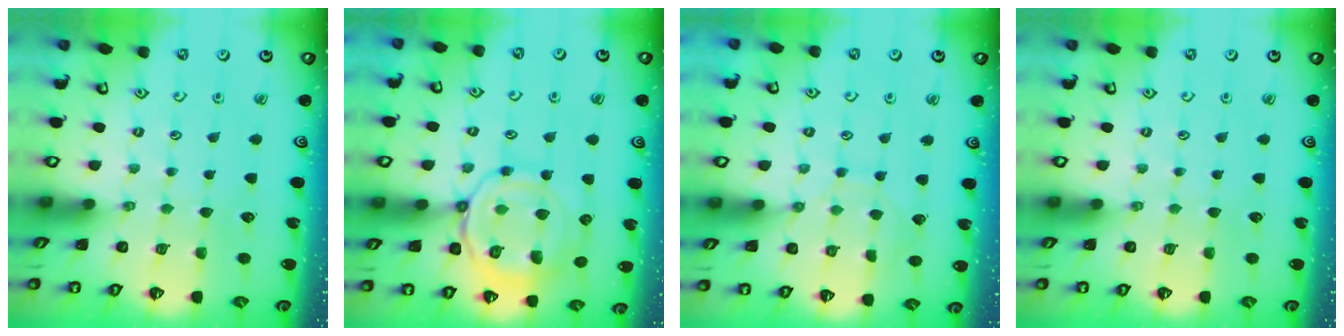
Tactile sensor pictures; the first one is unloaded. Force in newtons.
{"total": 14.8, "press": 14.8, "slide": 1.4}
{"total": 7.7, "press": 7.6, "slide": 0.6}
{"total": 0.0}